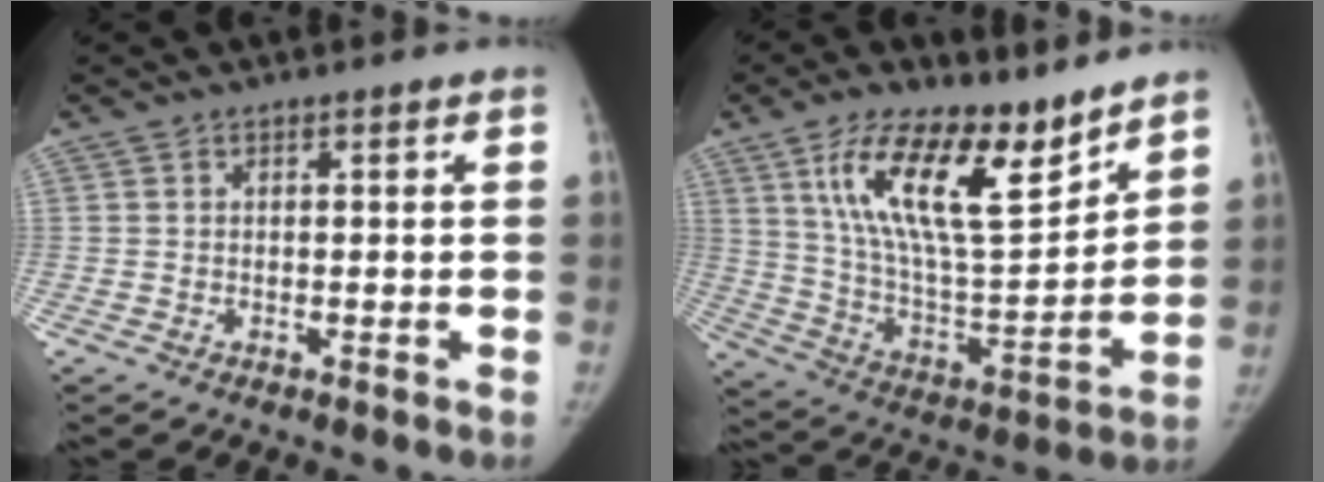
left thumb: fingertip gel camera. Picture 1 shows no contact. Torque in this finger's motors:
{"motor_torque": [0.59, 0.44, 1.62, -1.15, 0.35]}